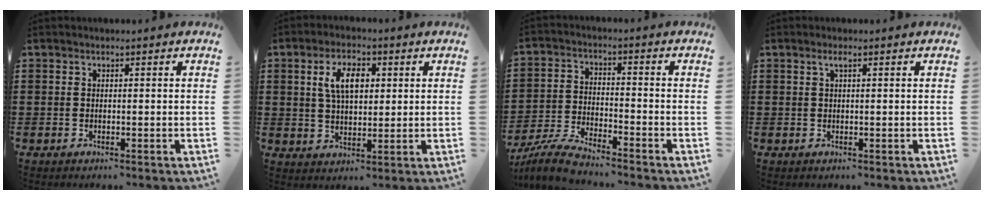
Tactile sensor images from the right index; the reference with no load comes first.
{"total": 6.2, "force": [1.7, 3.3, 5.0], "torque": [-0.101, 0.011, 0.025]}
{"total": 6.1, "force": [-5.9, 0.1, 1.9], "torque": [-0.055, -0.007, -0.117]}
{"total": 1.0, "force": [0.4, 0.1, 0.9], "torque": [-0.020, 0.003, 0.007]}